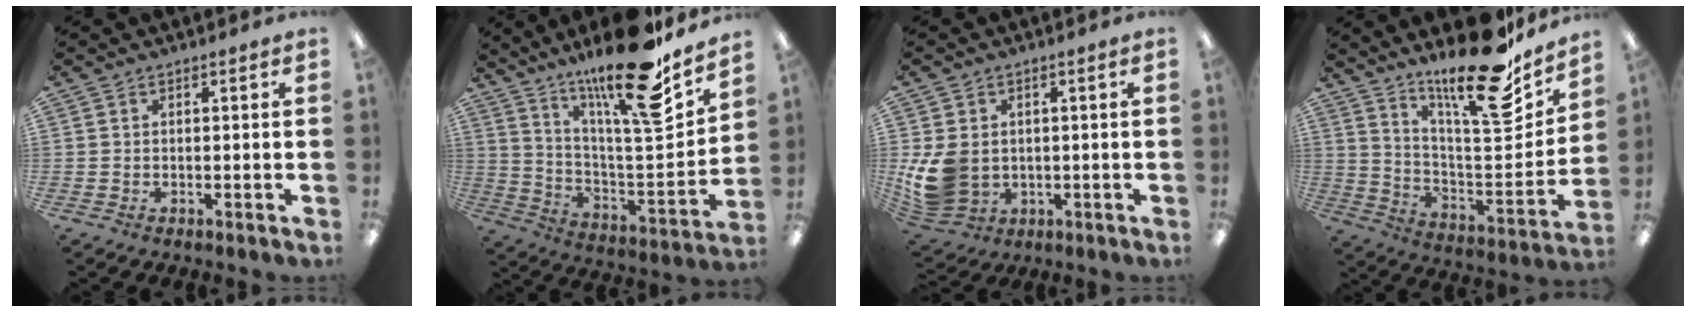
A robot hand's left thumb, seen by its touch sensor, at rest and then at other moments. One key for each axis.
{"total": 22.3, "fx": 16.9, "fy": 3.5, "fz": 14.1, "tx": -0.228, "ty": -0.122, "tz": 0.267}
{"total": 10.2, "fx": -0.3, "fy": 8.2, "fz": 6.1, "tx": -0.138, "ty": 0.002, "tz": -0.002}
{"total": 22.8, "fx": 17.5, "fy": 5.1, "fz": 13.6, "tx": -0.208, "ty": -0.131, "tz": 0.284}